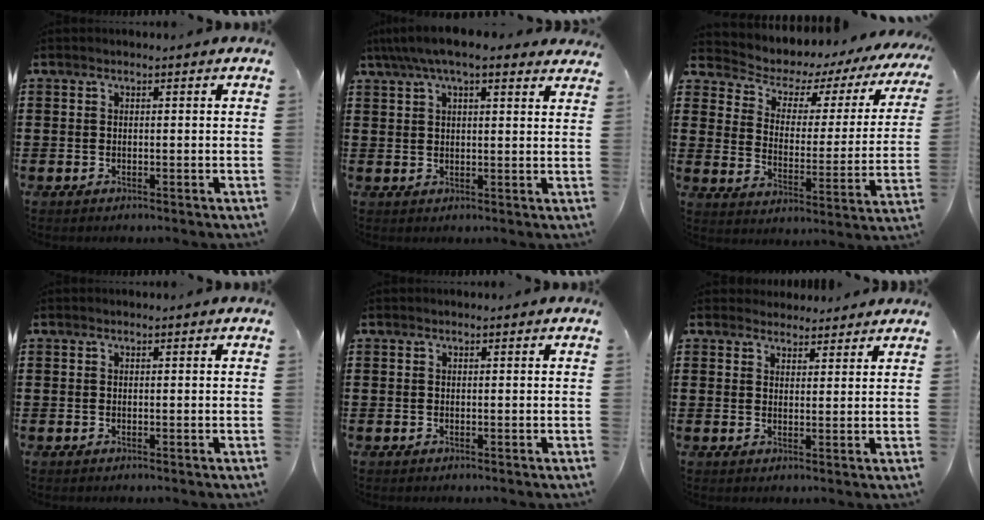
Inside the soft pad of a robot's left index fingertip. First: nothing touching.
{"total": 6.2, "force": [4.7, 1.4, 3.7], "torque": [-0.083, 0.000, 0.085]}
{"total": 4.1, "force": [3.3, 2.2, 1.2], "torque": [-0.050, -0.032, 0.047]}
{"total": 0.0}
{"total": 0.0}
{"total": 2.9, "force": [2.8, 0.9, 0.0], "torque": [-0.008, -0.002, 0.054]}